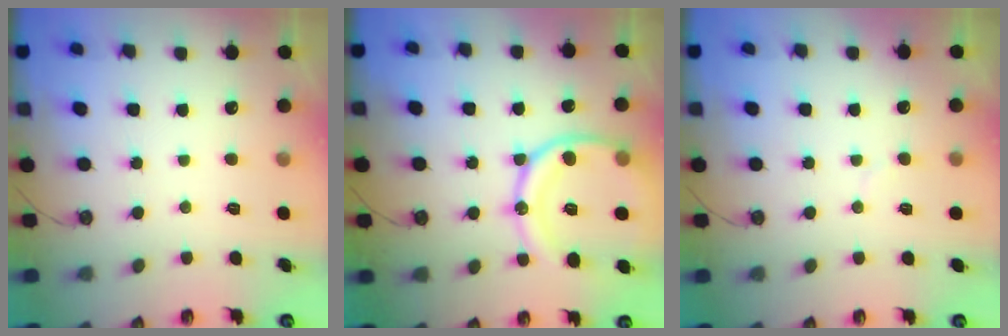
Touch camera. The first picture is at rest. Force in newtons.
{"total": 17.4, "press": 17.3, "slide": 1.6}
{"total": 3.8, "press": 3.8, "slide": 0.4}